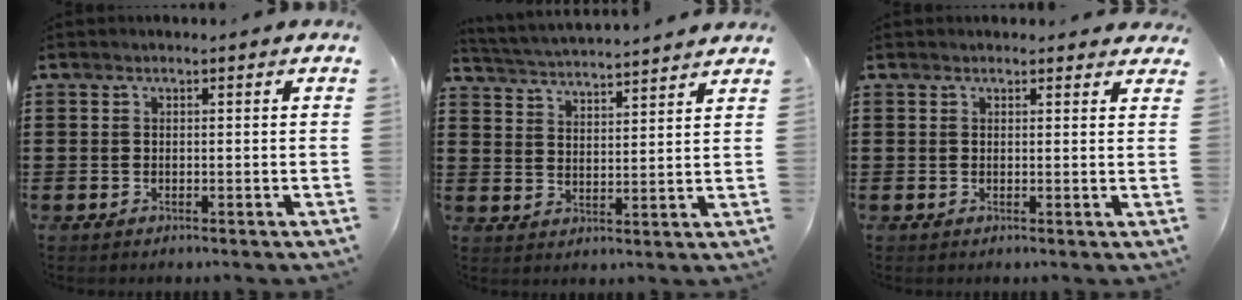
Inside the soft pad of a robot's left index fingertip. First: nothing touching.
{"total": 3.7, "force": [3.7, -0.5, 0.1], "torque": [-0.021, -0.028, 0.060]}
{"total": 1.1, "force": [1.1, 0.4, 0.2], "torque": [-0.005, 0.003, 0.020]}